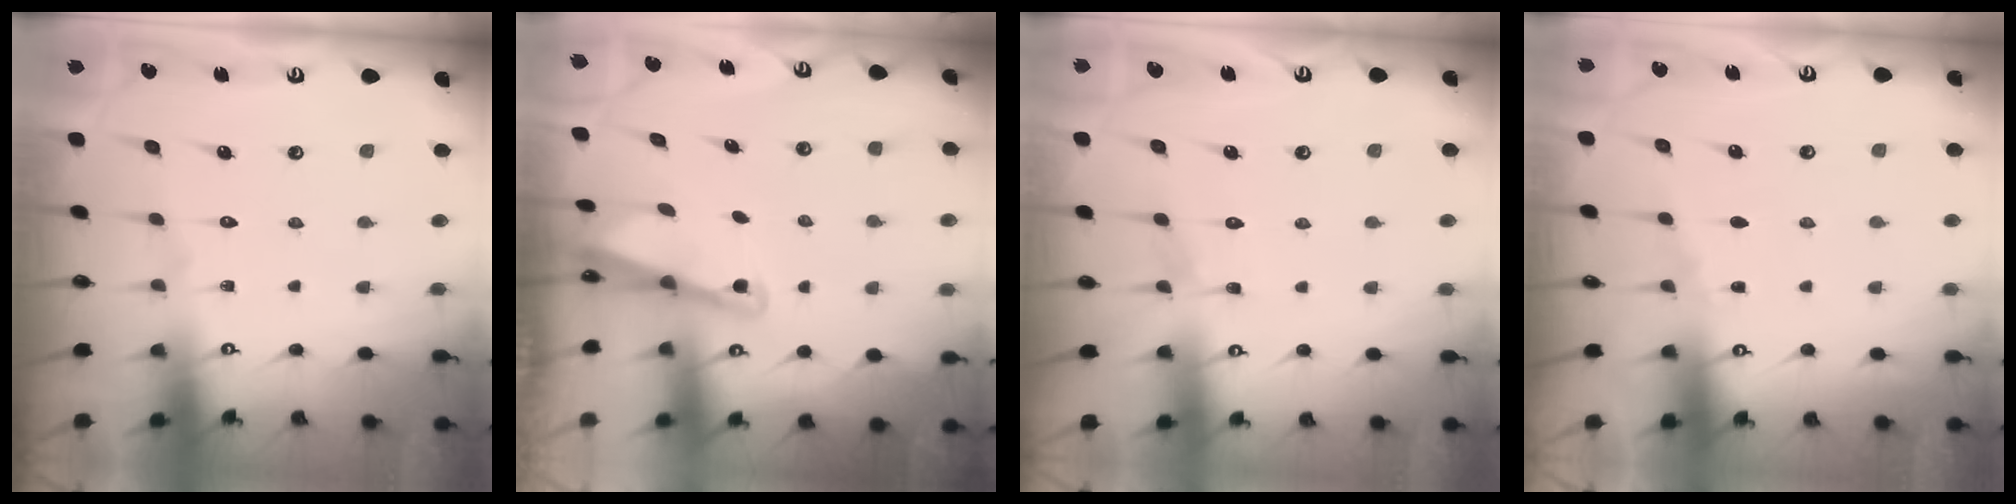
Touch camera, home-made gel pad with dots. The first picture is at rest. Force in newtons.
{"total": 2.2, "press": 2.2, "slide": 0.3}
{"total": 3.3, "press": 3.3, "slide": 0.4}
{"total": 2.7, "press": 2.6, "slide": 0.5}